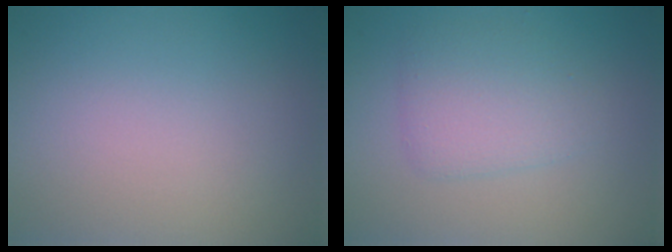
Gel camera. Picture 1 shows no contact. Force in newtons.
{"total": 3.1, "press": 3.1, "slide": 0.2}